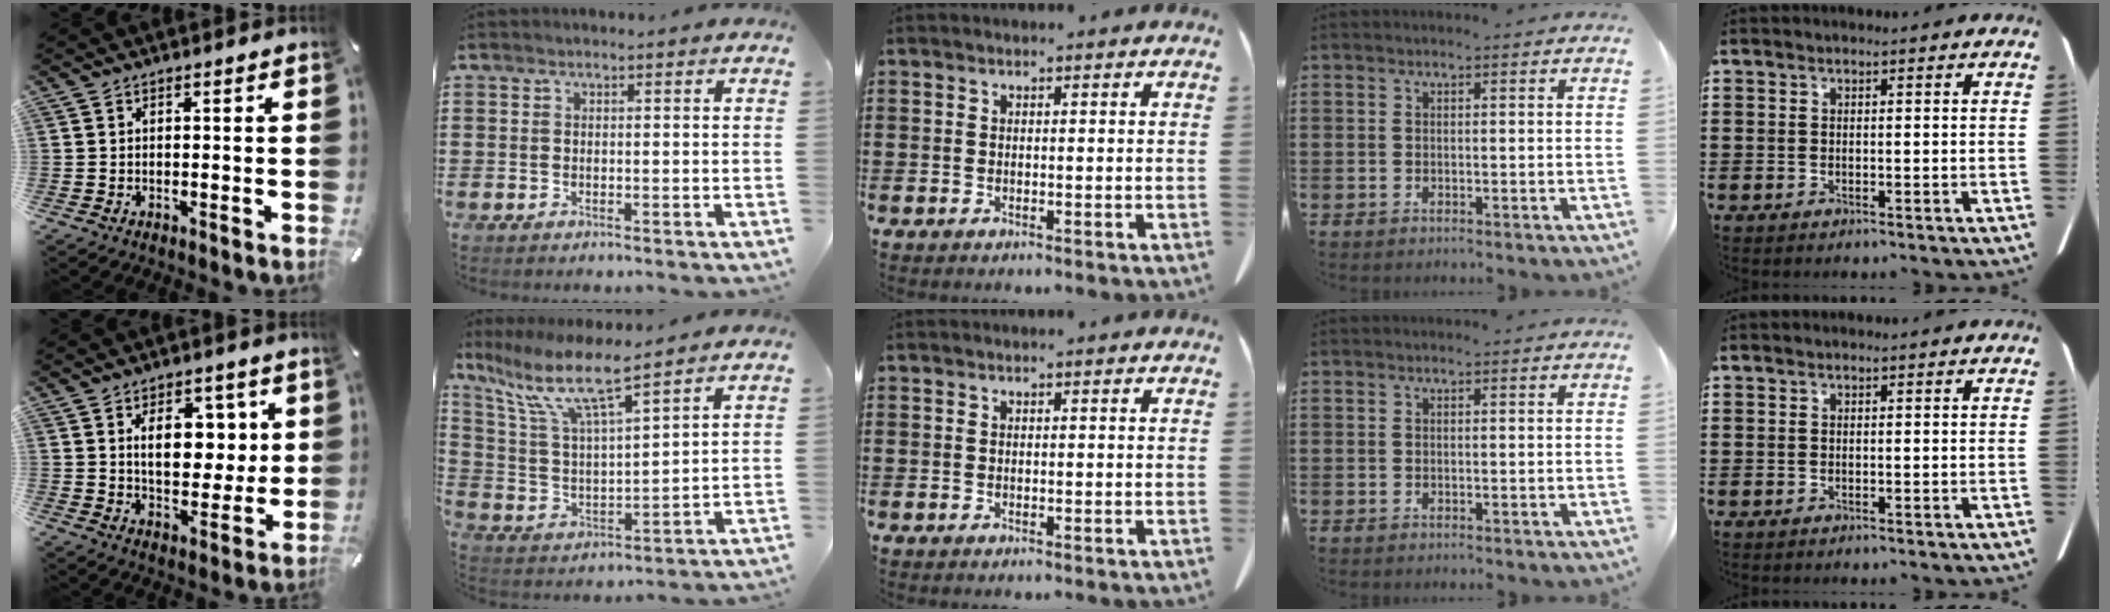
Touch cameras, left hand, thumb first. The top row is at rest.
{"thumb": {"total": 10.9, "force": [3.6, 7.3, 7.3], "torque": [-0.101, -0.007, 0.057]}, "index": {"total": 9.7, "force": [7.5, 1.2, 6.2], "torque": [-0.147, -0.034, 0.127]}}